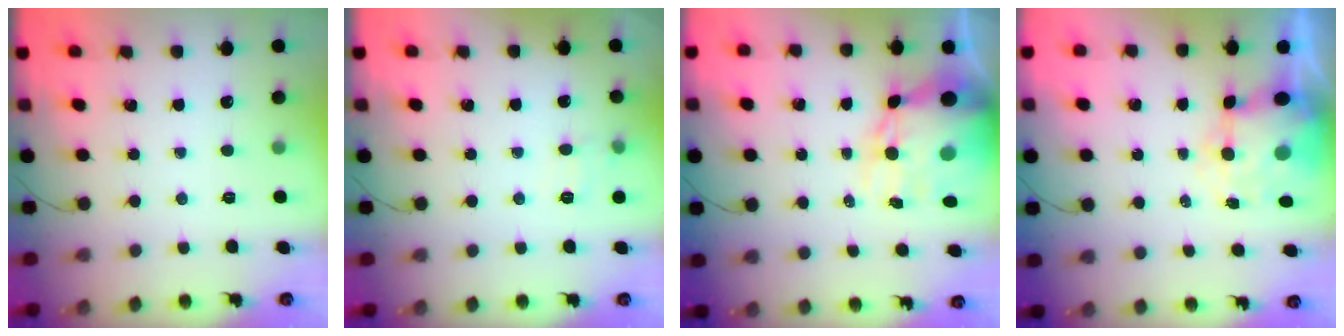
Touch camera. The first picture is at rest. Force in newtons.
{"total": 4.6, "press": 4.2, "slide": 1.9}
{"total": 15.2, "press": 14.8, "slide": 3.5}
{"total": 8.2, "press": 8.0, "slide": 1.9}